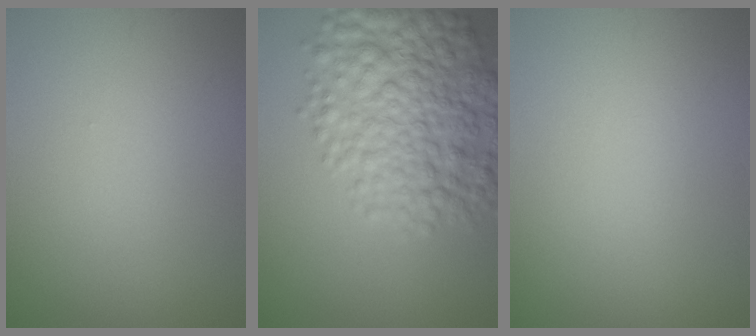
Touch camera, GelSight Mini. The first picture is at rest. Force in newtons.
{"total": 8.7, "press": 8.7, "slide": 0.3}
{"total": 0.0}